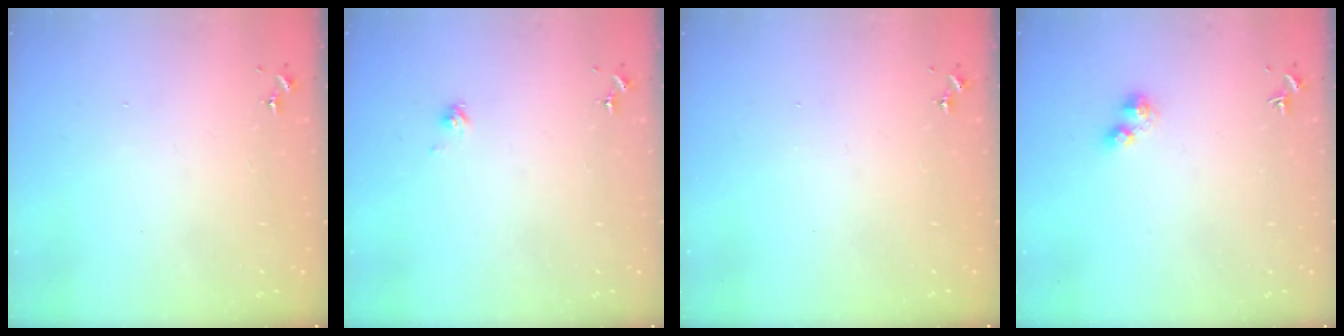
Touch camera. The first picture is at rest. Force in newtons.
{"total": 2.1, "press": 2.1, "slide": 0.2}
{"total": 0.0}
{"total": 2.9, "press": 2.9, "slide": 0.7}